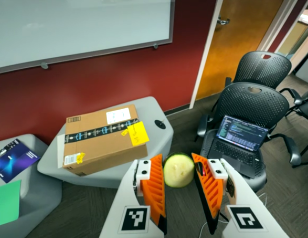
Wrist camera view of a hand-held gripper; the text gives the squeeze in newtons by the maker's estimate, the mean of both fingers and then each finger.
{"total": 8.1, "left": 8.1, "right": 8.1}